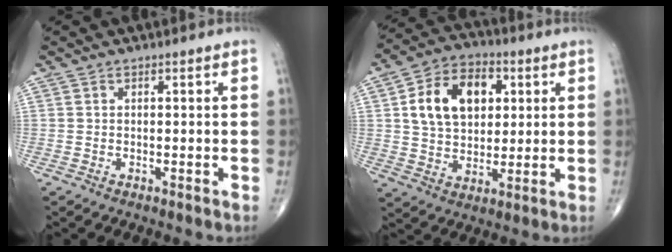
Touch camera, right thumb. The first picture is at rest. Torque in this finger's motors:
{"motor_torque": [-0.75, 1.39, 0.73, 0.65, 0.28]}